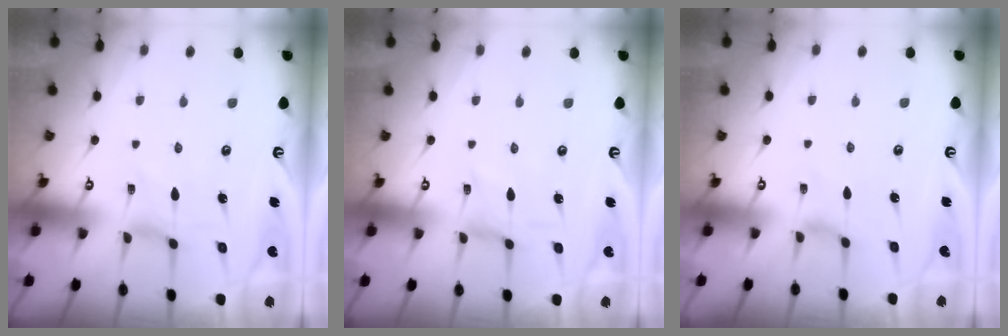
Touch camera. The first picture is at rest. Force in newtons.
{"total": 0.0}
{"total": 0.0}